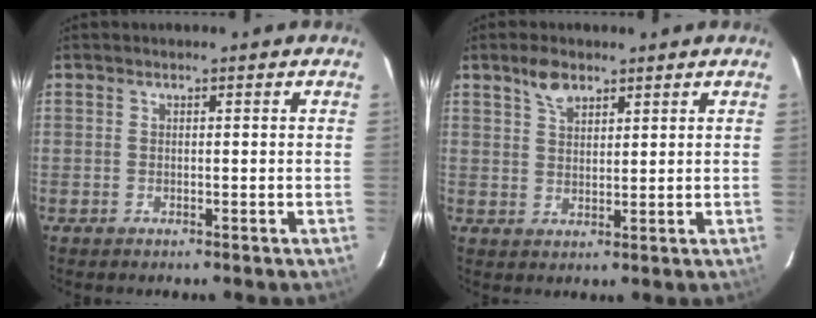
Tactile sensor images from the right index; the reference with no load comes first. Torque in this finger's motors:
{"motor_torque": [0.02, 0.01, 0.03, 0.04]}